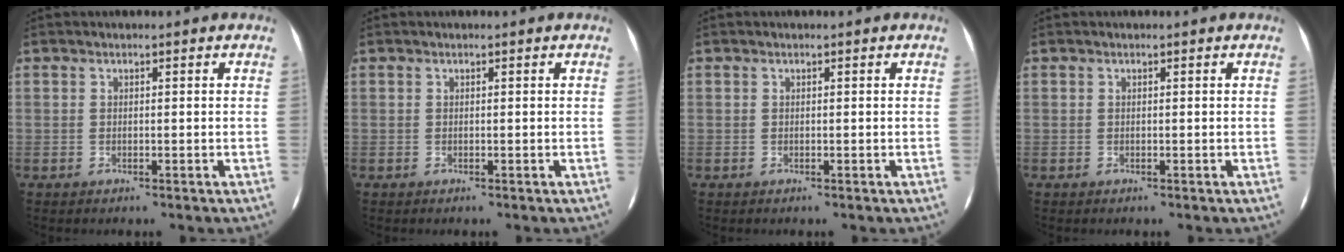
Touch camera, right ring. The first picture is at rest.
{"total": 0.0}
{"total": 0.0}
{"total": 0.0}